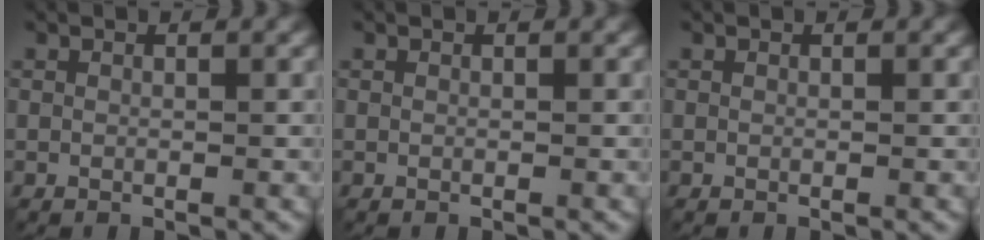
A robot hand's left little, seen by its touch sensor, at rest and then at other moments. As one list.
[{"total": 0.0}, {"total": 0.0}]